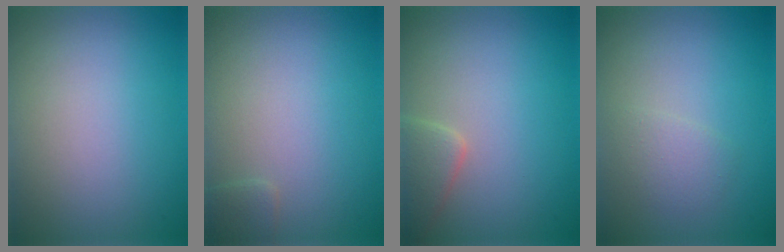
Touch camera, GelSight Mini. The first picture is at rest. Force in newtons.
{"total": 0.8, "press": 0.8, "slide": 0.0}
{"total": 2.5, "press": 2.5, "slide": 0.3}
{"total": 1.5, "press": 1.5, "slide": 0.0}